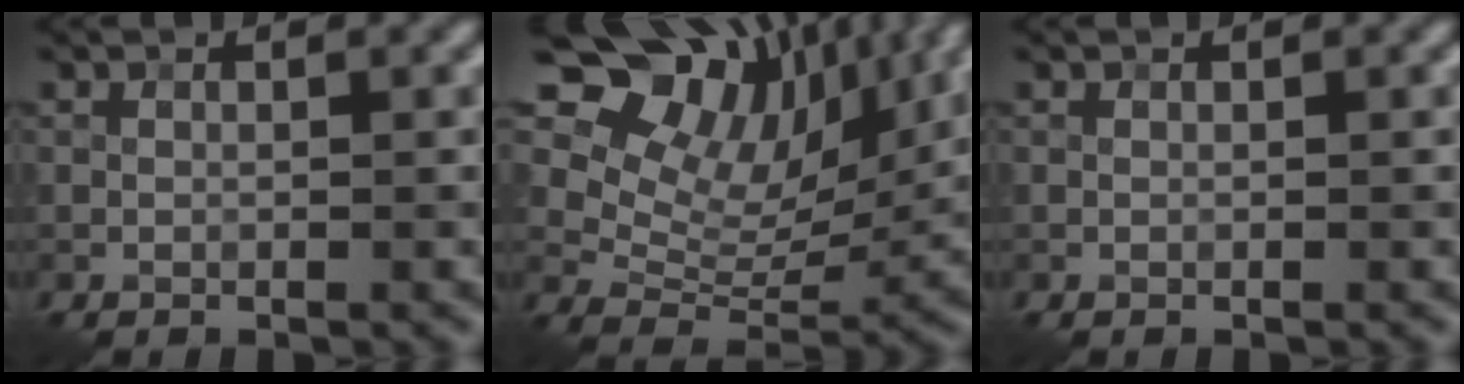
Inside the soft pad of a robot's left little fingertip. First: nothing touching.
{"total": 13.4, "force": [6.9, 8.7, 7.5], "torque": [-0.135, 0.039, 0.112]}
{"total": 0.0}